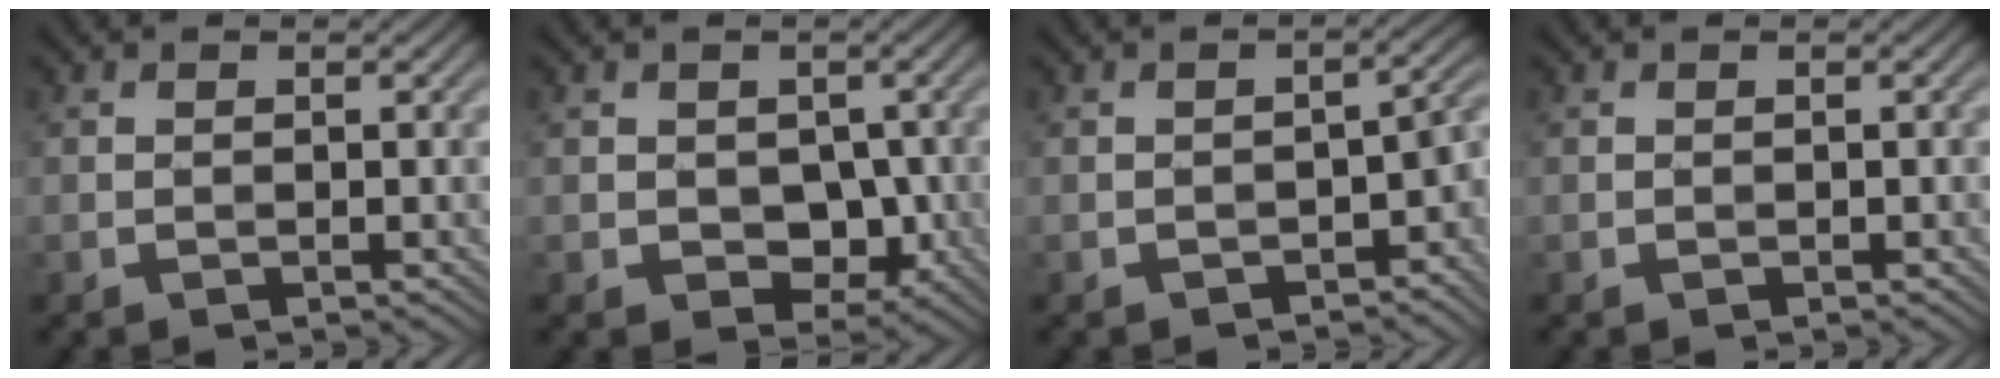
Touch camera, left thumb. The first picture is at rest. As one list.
[{"total": 4.6, "force": [-0.6, 3.5, 2.9], "torque": [-0.055, -0.013, -0.010]}, {"total": 5.5, "force": [-2.8, 2.9, 3.8], "torque": [-0.044, -0.010, -0.040]}, {"total": 0.0}]